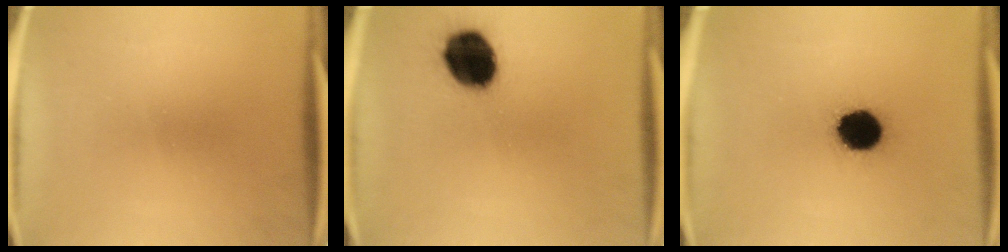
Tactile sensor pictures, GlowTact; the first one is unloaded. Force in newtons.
{"total": 14.8}
{"total": 12.4}